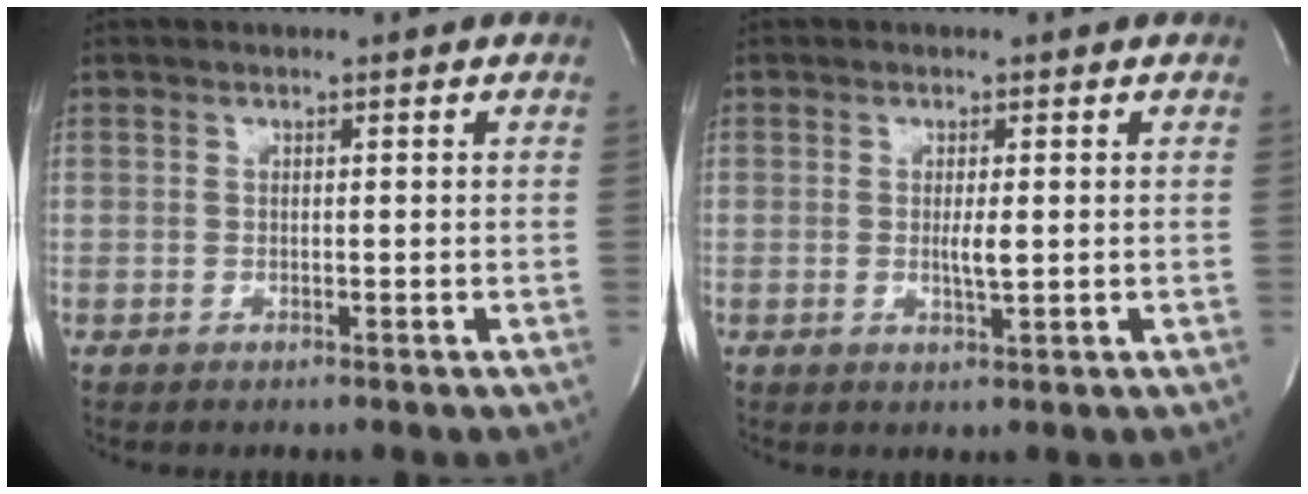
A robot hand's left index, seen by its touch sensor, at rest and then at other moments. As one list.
[{"total": 2.2, "force": [0.0, 0.3, 2.2], "torque": [-0.043, -0.006, 0.000]}]